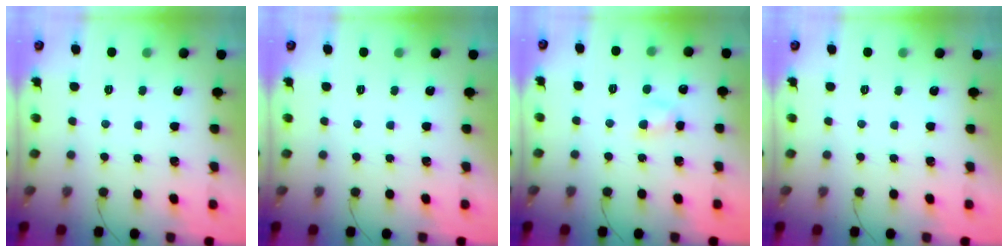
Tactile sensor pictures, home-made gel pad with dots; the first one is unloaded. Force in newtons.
{"total": 0.0}
{"total": 3.1, "press": 2.9, "slide": 1.2}
{"total": 0.0}